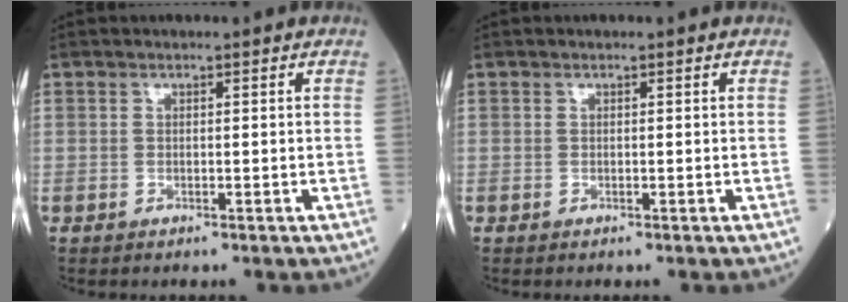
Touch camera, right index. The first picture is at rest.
{"total": 0.0}